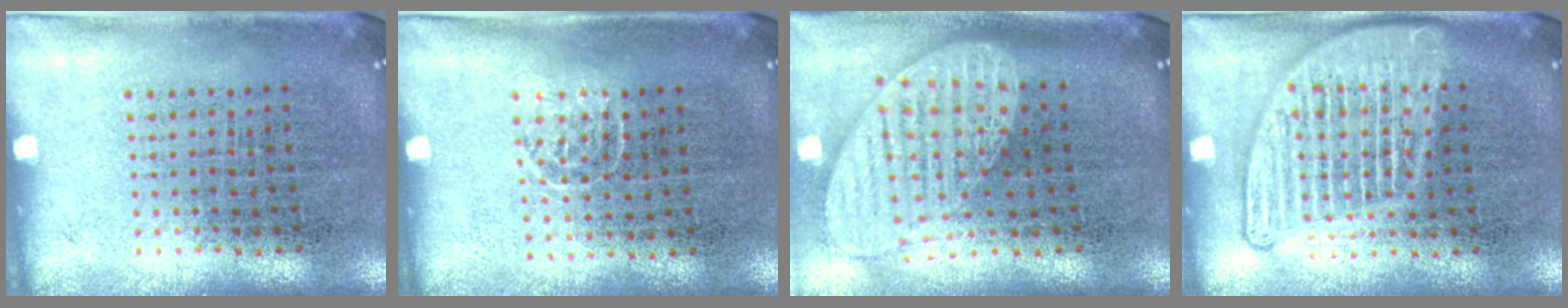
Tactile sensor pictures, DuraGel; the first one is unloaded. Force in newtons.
{"total": 0.7, "press": 0.5, "slide": 0.5}
{"total": 1.9, "press": 1.5, "slide": 1.1}
{"total": 2.1, "press": 2.1, "slide": 0.2}